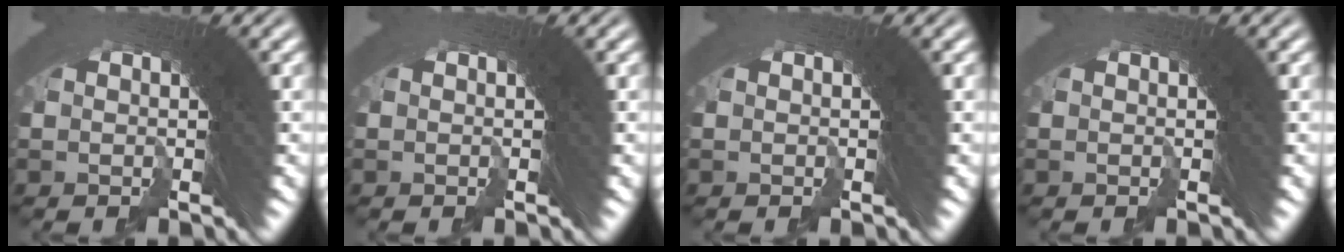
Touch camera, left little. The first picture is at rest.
{"total": 0.0}
{"total": 0.0}
{"total": 0.0}